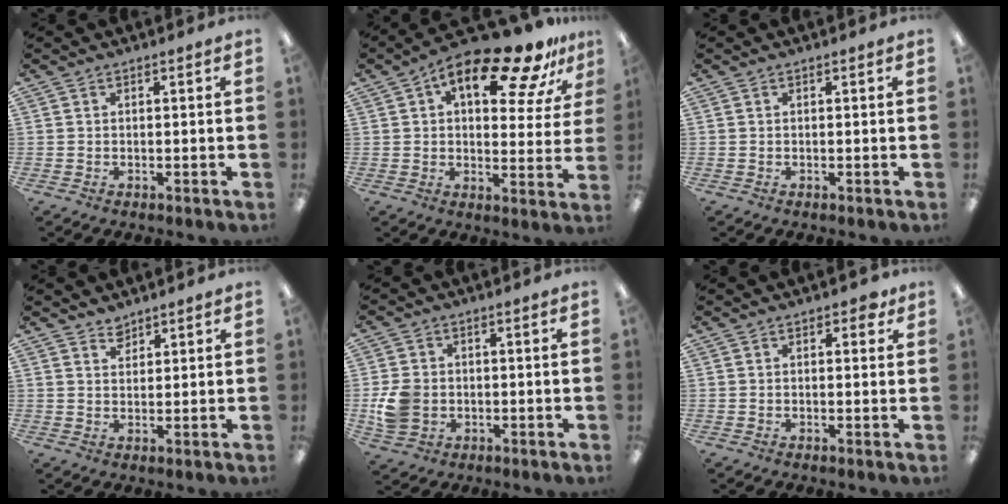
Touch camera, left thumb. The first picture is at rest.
{"total": 18.1, "force": [10.6, 7.4, 12.6], "torque": [-0.184, -0.052, 0.170]}
{"total": 0.0}
{"total": 2.9, "force": [2.7, 1.2, 0.2], "torque": [-0.001, -0.014, 0.051]}
{"total": 7.6, "force": [-0.8, 6.4, 4.0], "torque": [-0.074, 0.010, -0.012]}
{"total": 2.2, "force": [1.2, 1.3, 1.4], "torque": [-0.014, -0.001, 0.016]}